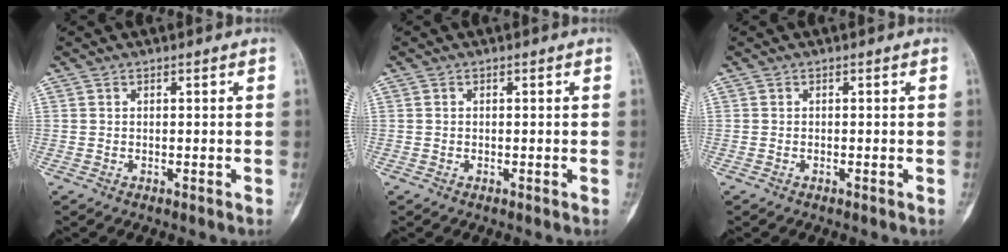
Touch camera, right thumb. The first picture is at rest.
{"total": 0.0}
{"total": 0.0}